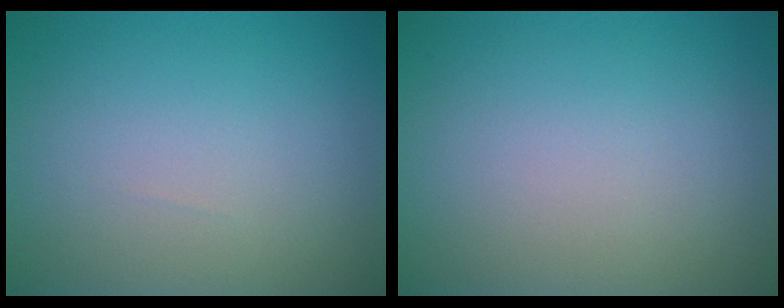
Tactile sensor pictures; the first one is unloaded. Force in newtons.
{"total": 0.0}